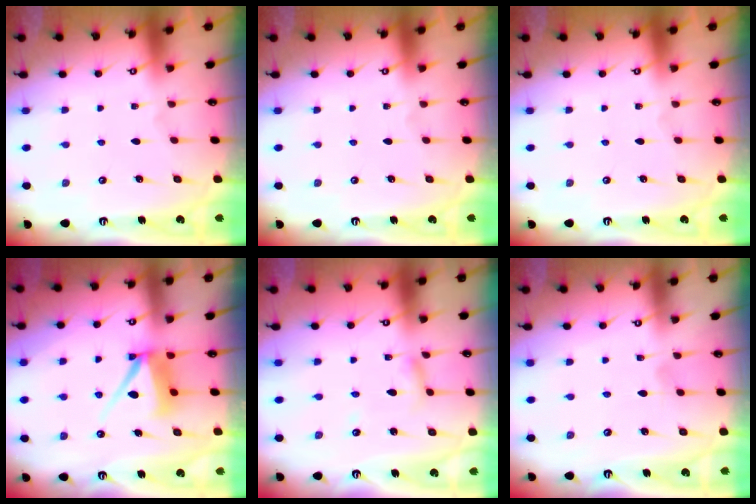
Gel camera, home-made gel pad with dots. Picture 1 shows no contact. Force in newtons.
{"total": 0.0}
{"total": 0.0}
{"total": 8.7, "press": 8.7, "slide": 1.0}
{"total": 3.7, "press": 3.7, "slide": 0.3}
{"total": 2.5, "press": 2.5, "slide": 0.4}